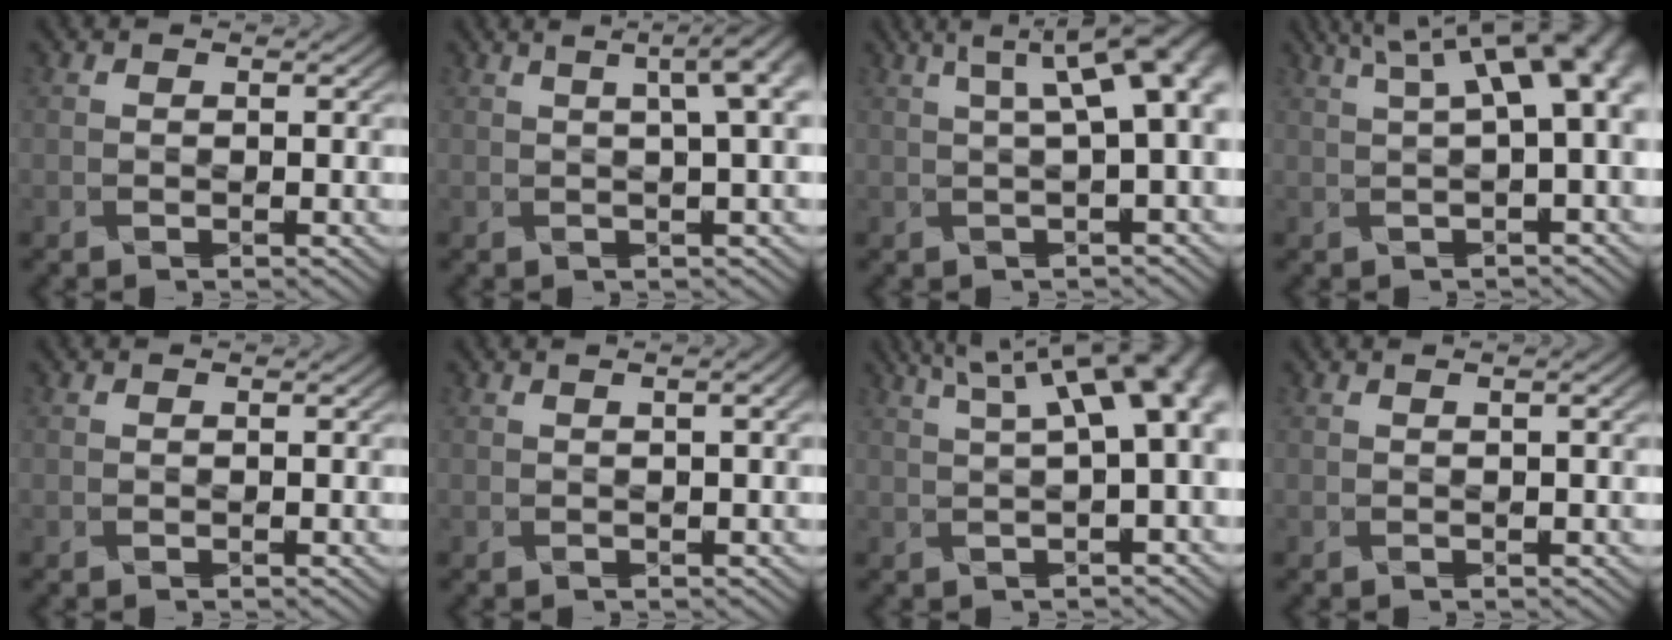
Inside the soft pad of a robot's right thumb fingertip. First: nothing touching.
{"total": 6.5, "force": [2.0, 1.8, 5.9], "torque": [-0.061, 0.033, 0.020]}
{"total": 9.3, "force": [2.2, 2.9, 8.6], "torque": [-0.100, 0.030, 0.029]}
{"total": 11.3, "force": [3.8, 3.8, 9.9], "torque": [-0.124, 0.040, 0.052]}
{"total": 0.0}
{"total": 2.1, "force": [0.5, 0.5, 1.9], "torque": [-0.026, 0.006, 0.004]}
{"total": 12.5, "force": [4.5, 4.5, 10.8], "torque": [-0.139, 0.052, 0.052]}
{"total": 1.5, "force": [0.4, 0.3, 1.4], "torque": [-0.023, 0.006, 0.002]}